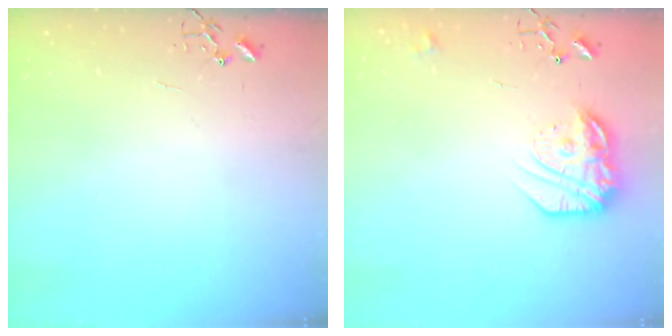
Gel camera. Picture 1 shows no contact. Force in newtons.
{"total": 17.3, "press": 17.2, "slide": 1.2}